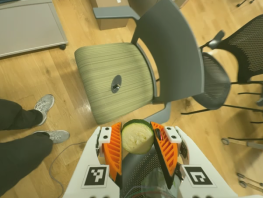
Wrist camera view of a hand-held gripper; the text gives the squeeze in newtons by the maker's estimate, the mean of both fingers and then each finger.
{"total": 9.2, "left": 9.4, "right": 8.9}